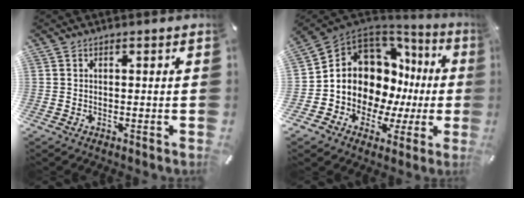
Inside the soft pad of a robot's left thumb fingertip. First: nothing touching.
{"total": 12.2, "force": [1.6, 10.4, 6.1], "torque": [-0.107, -0.039, 0.039]}